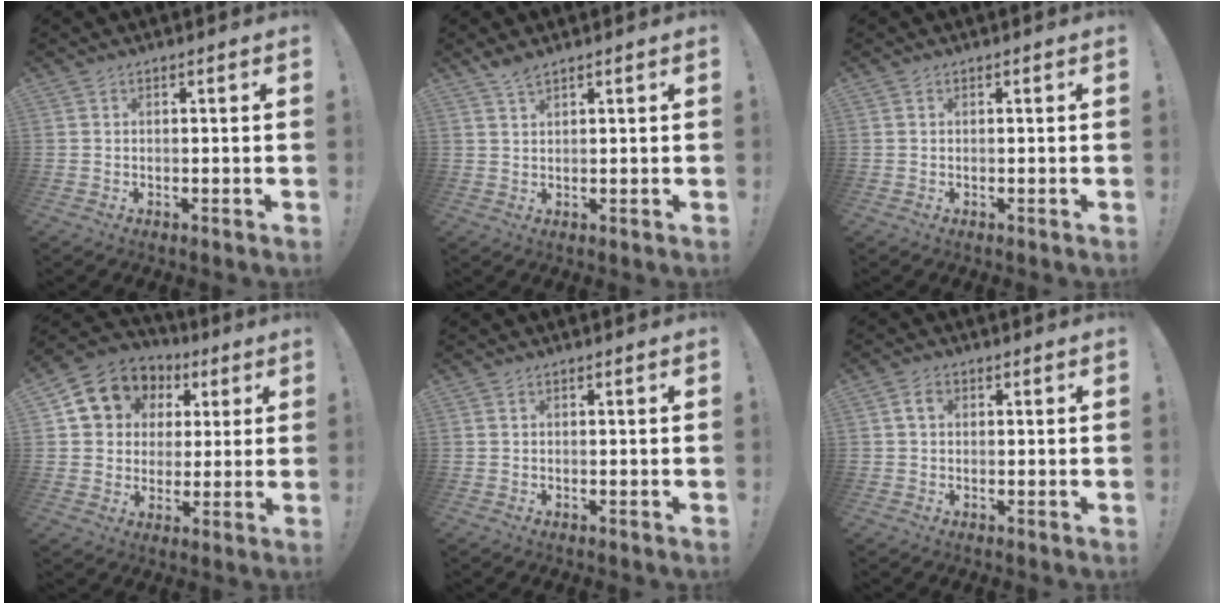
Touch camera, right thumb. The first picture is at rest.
{"total": 2.6, "force": [2.1, 0.6, 1.4], "torque": [-0.028, -0.009, 0.038]}
{"total": 0.0}
{"total": 12.1, "force": [5.0, 10.2, 4.3], "torque": [-0.066, -0.023, 0.105]}
{"total": 0.0}
{"total": 2.9, "force": [0.9, 1.9, 2.0], "torque": [-0.037, 0.006, 0.016]}